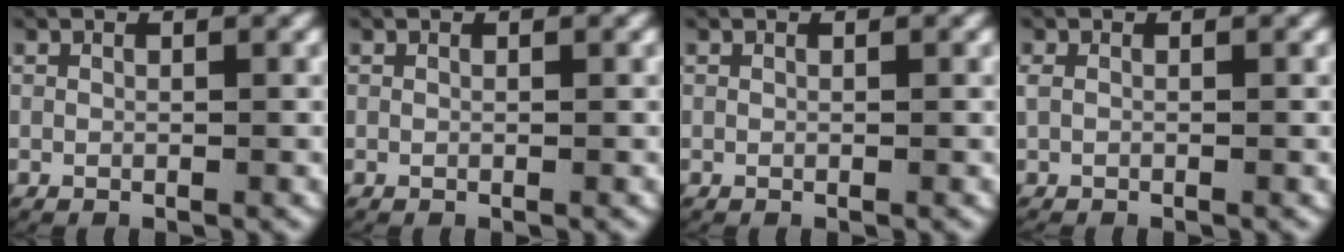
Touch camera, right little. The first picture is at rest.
{"total": 0.0}
{"total": 0.0}
{"total": 0.8, "force": [0.0, 0.6, 0.5], "torque": [-0.024, -0.003, 0.005]}